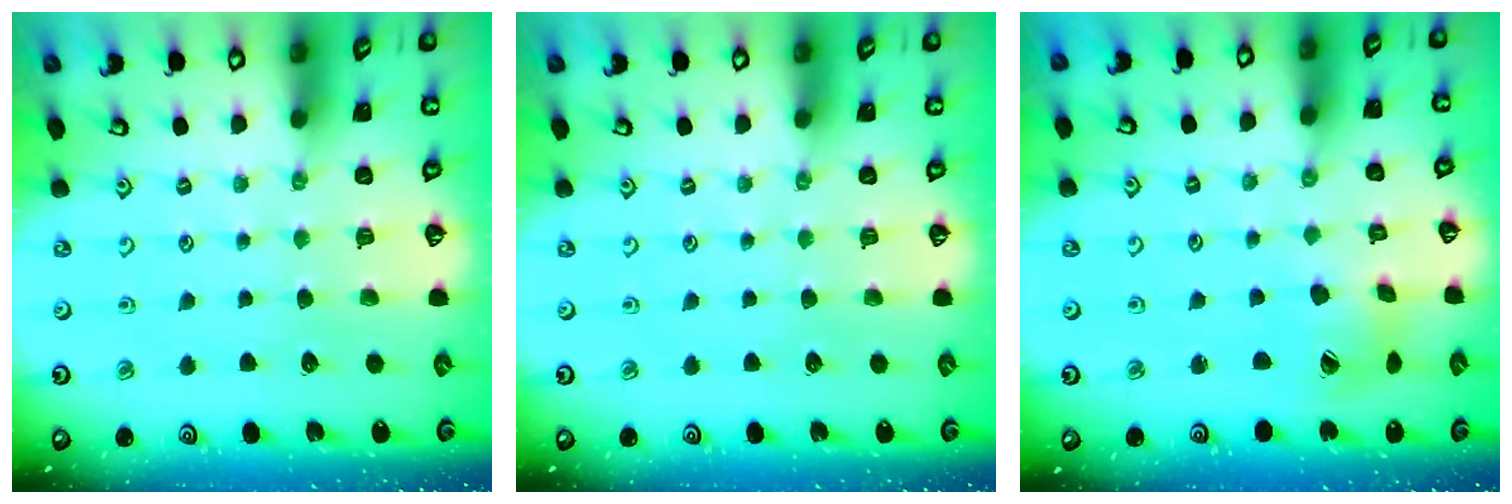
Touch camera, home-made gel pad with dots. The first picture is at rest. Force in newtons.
{"total": 0.0}
{"total": 7.7, "press": 7.6, "slide": 1.0}